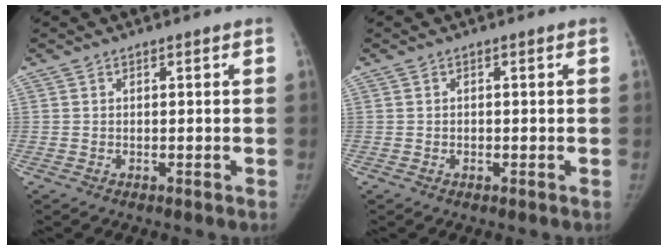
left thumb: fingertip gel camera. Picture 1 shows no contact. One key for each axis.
{"total": 0.6, "fx": -0.1, "fy": 0.5, "fz": 0.3, "tx": -0.003, "ty": 0.002, "tz": -0.003}